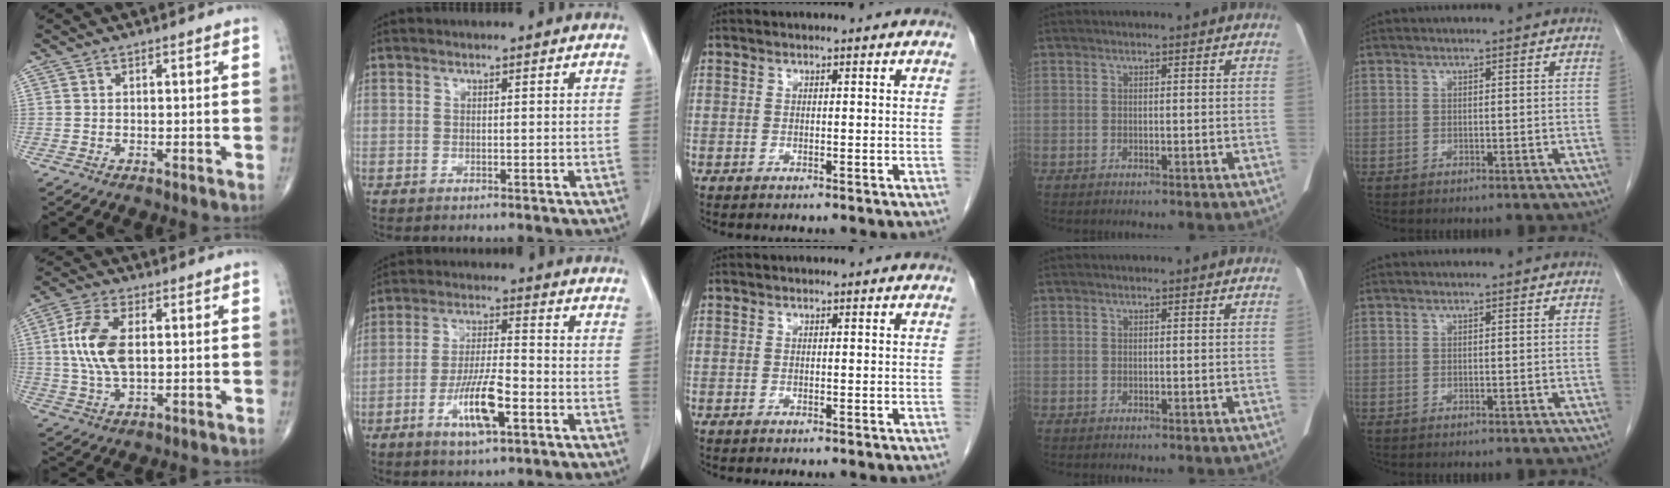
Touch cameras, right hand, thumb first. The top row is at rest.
{"thumb": {"total": 10.6, "force": [1.3, 5.4, 9.0], "torque": [-0.198, 0.003, 0.026]}, "index": {"total": 9.2, "force": [-3.7, 1.9, 8.2], "torque": [-0.160, -0.004, -0.063]}}